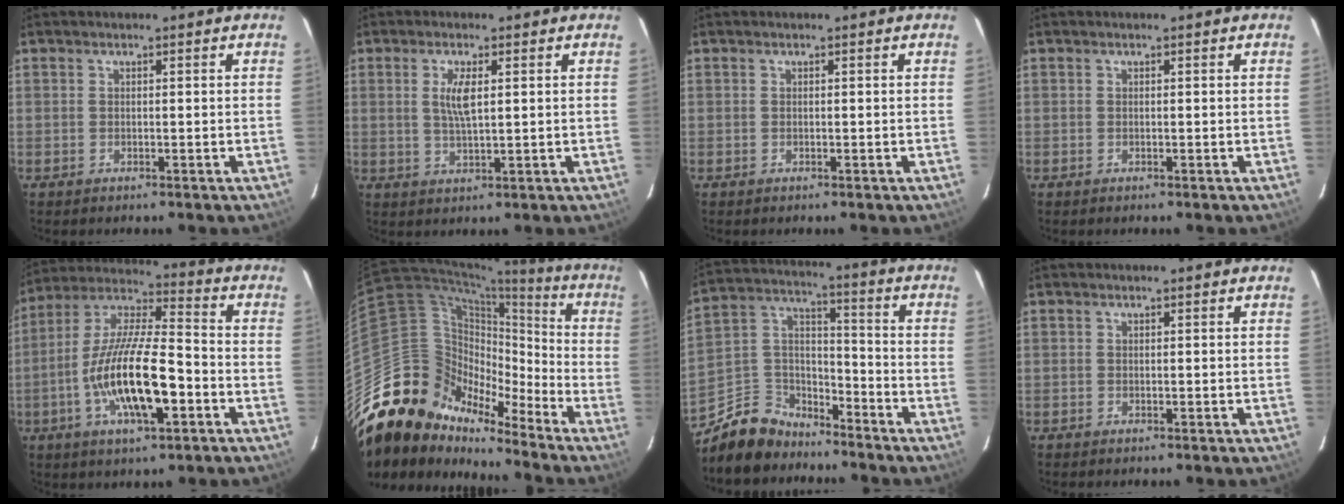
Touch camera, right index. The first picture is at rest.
{"total": 4.3, "force": [1.1, 1.2, 4.0], "torque": [-0.077, -0.002, 0.021]}
{"total": 0.0}
{"total": 0.0}
{"total": 17.1, "force": [-5.4, 4.9, 15.5], "torque": [-0.303, -0.007, -0.101]}
{"total": 20.7, "force": [-16.2, 11.3, 6.2], "torque": [-0.116, 0.051, -0.291]}
{"total": 11.1, "force": [-8.5, 6.5, 3.0], "torque": [-0.082, 0.051, -0.152]}
{"total": 0.0}